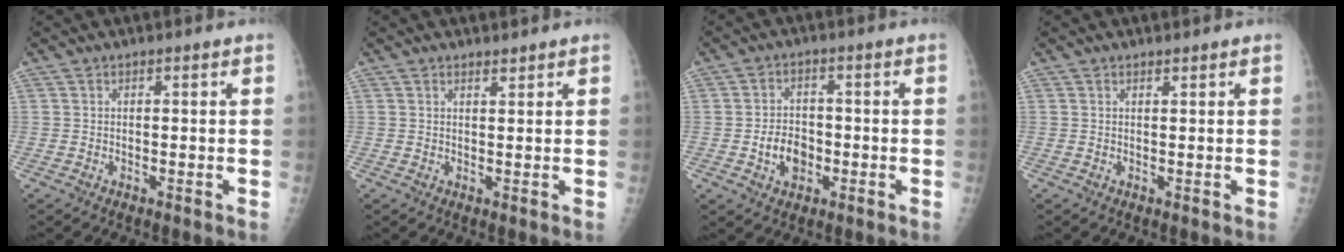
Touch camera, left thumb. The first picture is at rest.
{"total": 1.0, "force": [1.0, 0.2, 0.3], "torque": [-0.002, -0.009, 0.016]}
{"total": 5.8, "force": [-1.5, 4.5, 3.5], "torque": [-0.039, 0.011, -0.026]}
{"total": 0.5, "force": [0.5, 0.1, 0.1], "torque": [-0.005, -0.004, 0.009]}